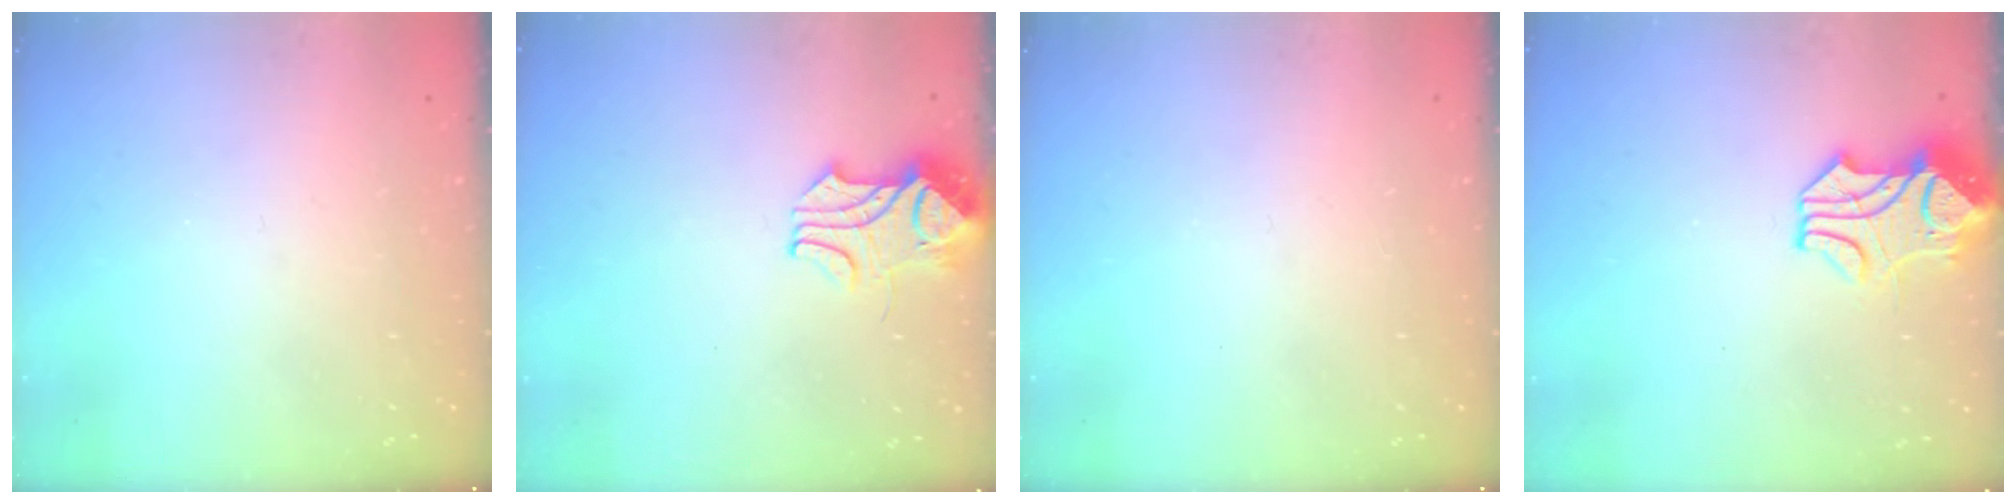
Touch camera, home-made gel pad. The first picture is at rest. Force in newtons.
{"total": 2.5, "press": 2.3, "slide": 0.8}
{"total": 0.0}
{"total": 2.2, "press": 1.9, "slide": 1.1}